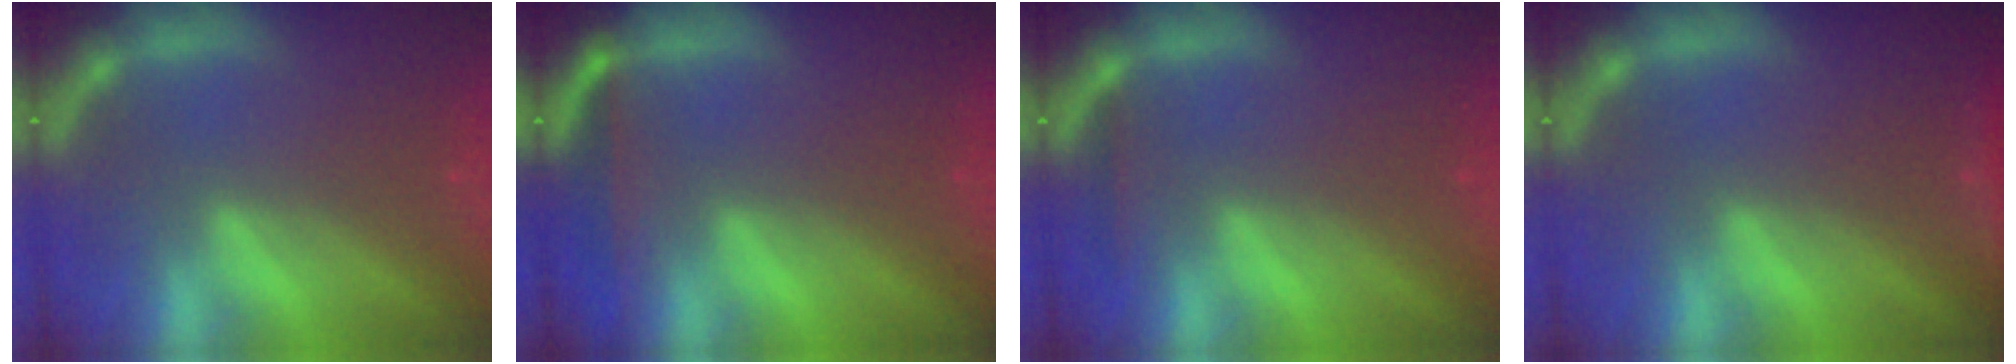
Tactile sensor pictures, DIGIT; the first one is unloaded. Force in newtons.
{"total": 3.0}
{"total": 0.9}
{"total": 1.4}